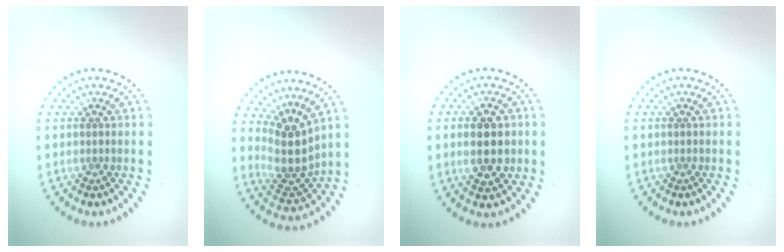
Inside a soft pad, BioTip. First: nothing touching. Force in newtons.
{"total": 3.8, "press": 2.8, "slide": 2.6}
{"total": 4.4, "press": 4.4, "slide": 0.2}
{"total": 0.0}